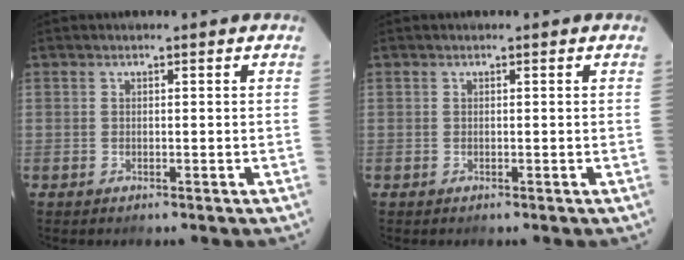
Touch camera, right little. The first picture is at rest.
{"total": 0.0}